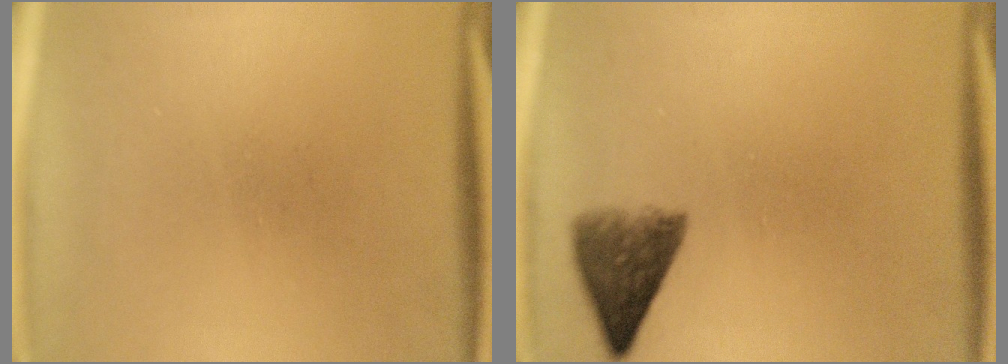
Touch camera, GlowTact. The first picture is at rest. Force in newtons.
{"total": 5.4}